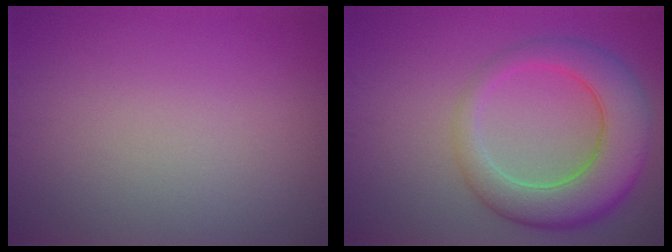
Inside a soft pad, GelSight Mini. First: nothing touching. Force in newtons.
{"total": 7.5, "press": 7.5, "slide": 0.2}